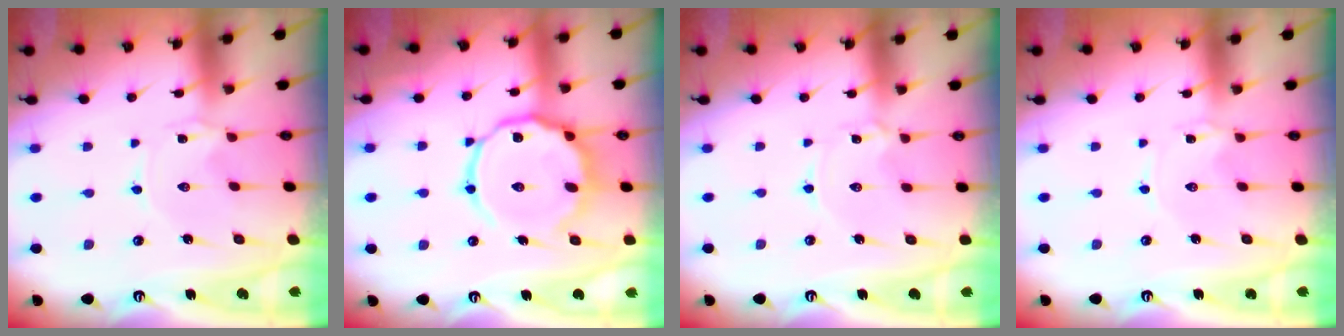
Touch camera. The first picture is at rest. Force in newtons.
{"total": 14.2, "press": 14.2, "slide": 1.2}
{"total": 0.9, "press": 0.9, "slide": 0.1}
{"total": 1.1, "press": 1.1, "slide": 0.2}